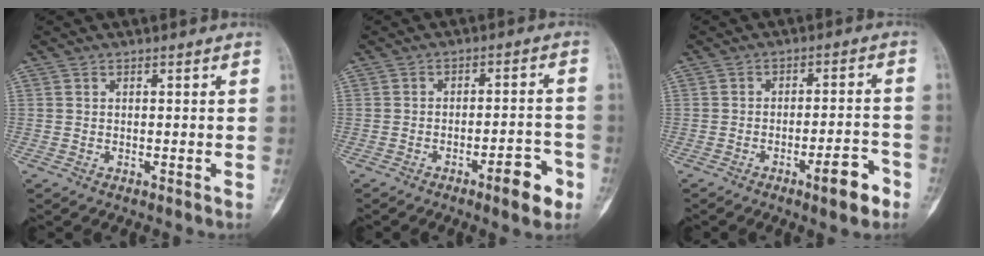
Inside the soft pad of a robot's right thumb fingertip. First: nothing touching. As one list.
[{"total": 7.4, "force": [-4.0, 2.2, 5.8], "torque": [-0.065, 0.031, -0.054]}, {"total": 7.4, "force": [-4.1, 1.9, 5.8], "torque": [-0.072, 0.030, -0.057]}]